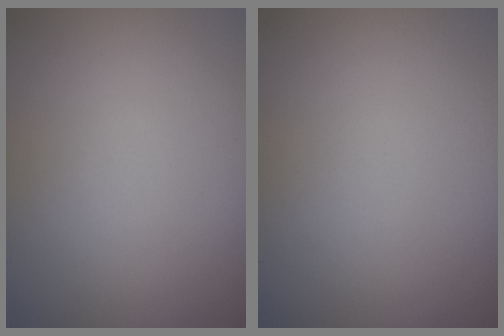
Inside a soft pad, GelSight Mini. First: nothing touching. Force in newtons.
{"total": 0.0}